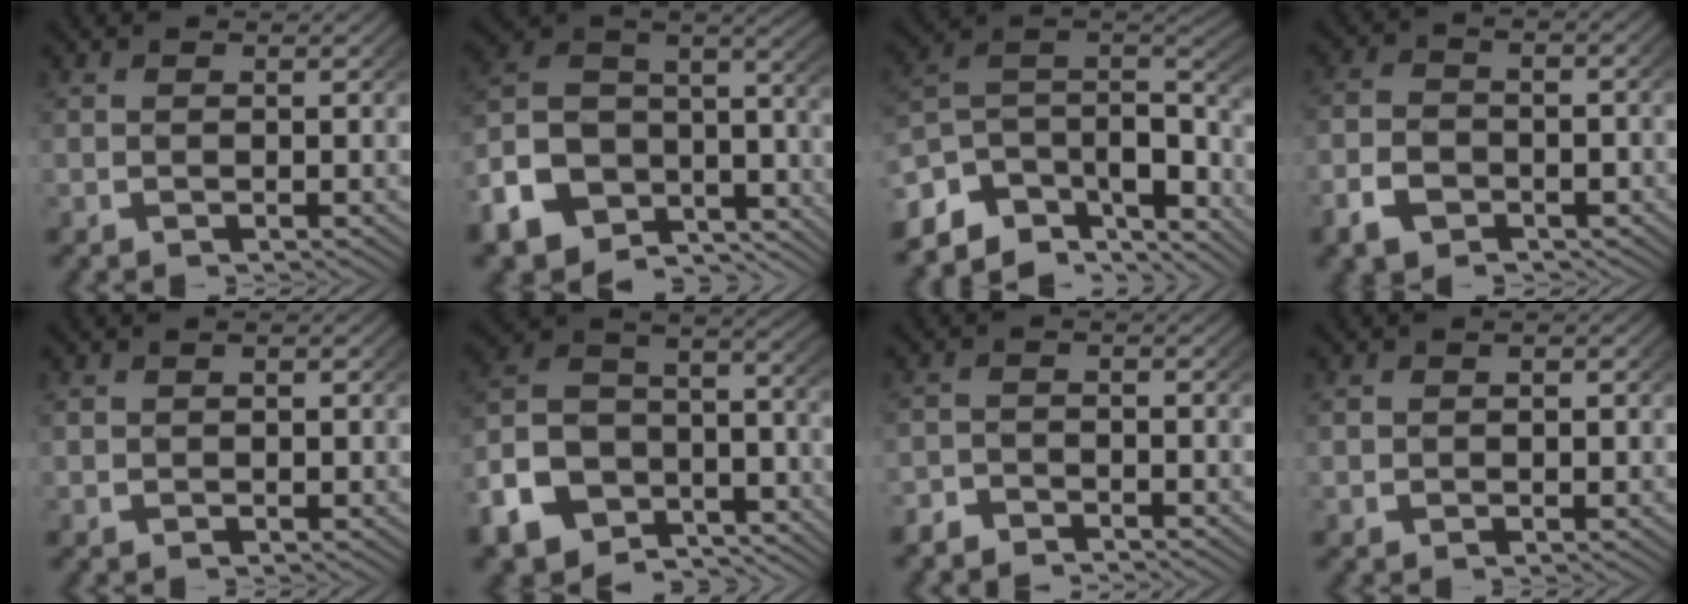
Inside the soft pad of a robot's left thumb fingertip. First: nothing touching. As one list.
[{"total": 14.6, "force": [-3.1, 10.4, 9.7], "torque": [-0.217, -0.038, -0.045]}, {"total": 12.1, "force": [-3.2, 7.6, 8.8], "torque": [-0.209, -0.044, -0.035]}, {"total": 4.3, "force": [-2.5, 2.9, 2.1], "torque": [-0.040, -0.012, -0.042]}, {"total": 1.5, "force": [0.1, 1.2, 0.9], "torque": [-0.019, -0.002, 0.005]}, {"total": 15.1, "force": [-4.4, 11.1, 9.2], "torque": [-0.213, -0.054, -0.063]}, {"total": 2.7, "force": [-2.6, 0.8, 0.1], "torque": [0.003, -0.012, -0.049]}, {"total": 1.9, "force": [0.1, 1.6, 1.0], "torque": [-0.022, -0.003, 0.004]}]